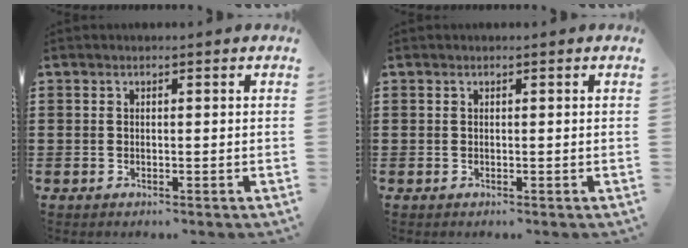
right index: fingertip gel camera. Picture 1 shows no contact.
{"total": 0.0}